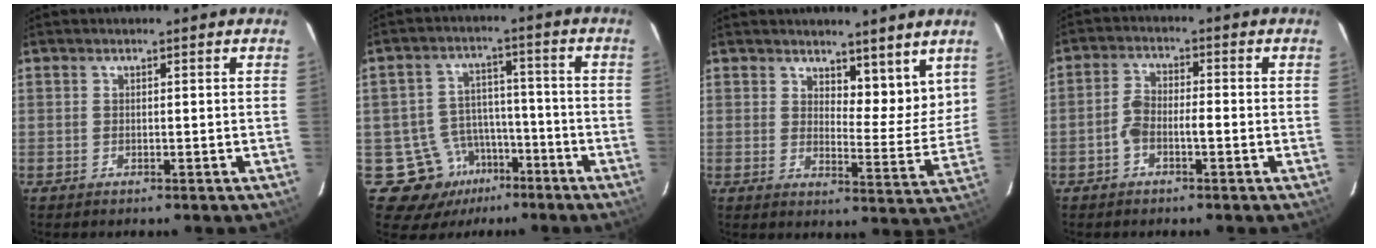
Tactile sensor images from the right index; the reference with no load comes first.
{"total": 11.1, "force": [-5.5, 9.3, 2.2], "torque": [-0.043, 0.041, -0.072]}
{"total": 8.0, "force": [6.1, 3.5, 3.7], "torque": [-0.031, -0.014, 0.090]}
{"total": 4.3, "force": [-1.5, 1.7, 3.7], "torque": [-0.076, 0.022, -0.028]}